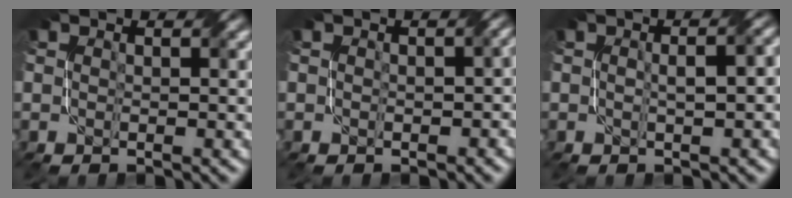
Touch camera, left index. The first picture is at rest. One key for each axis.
{"total": 2.5, "fx": 0.1, "fy": 1.5, "fz": 2.0, "tx": -0.016, "ty": 0.000, "tz": 0.004}
{"total": 3.4, "fx": 0.0, "fy": 1.1, "fz": 3.2, "tx": -0.038, "ty": 0.011, "tz": 0.003}